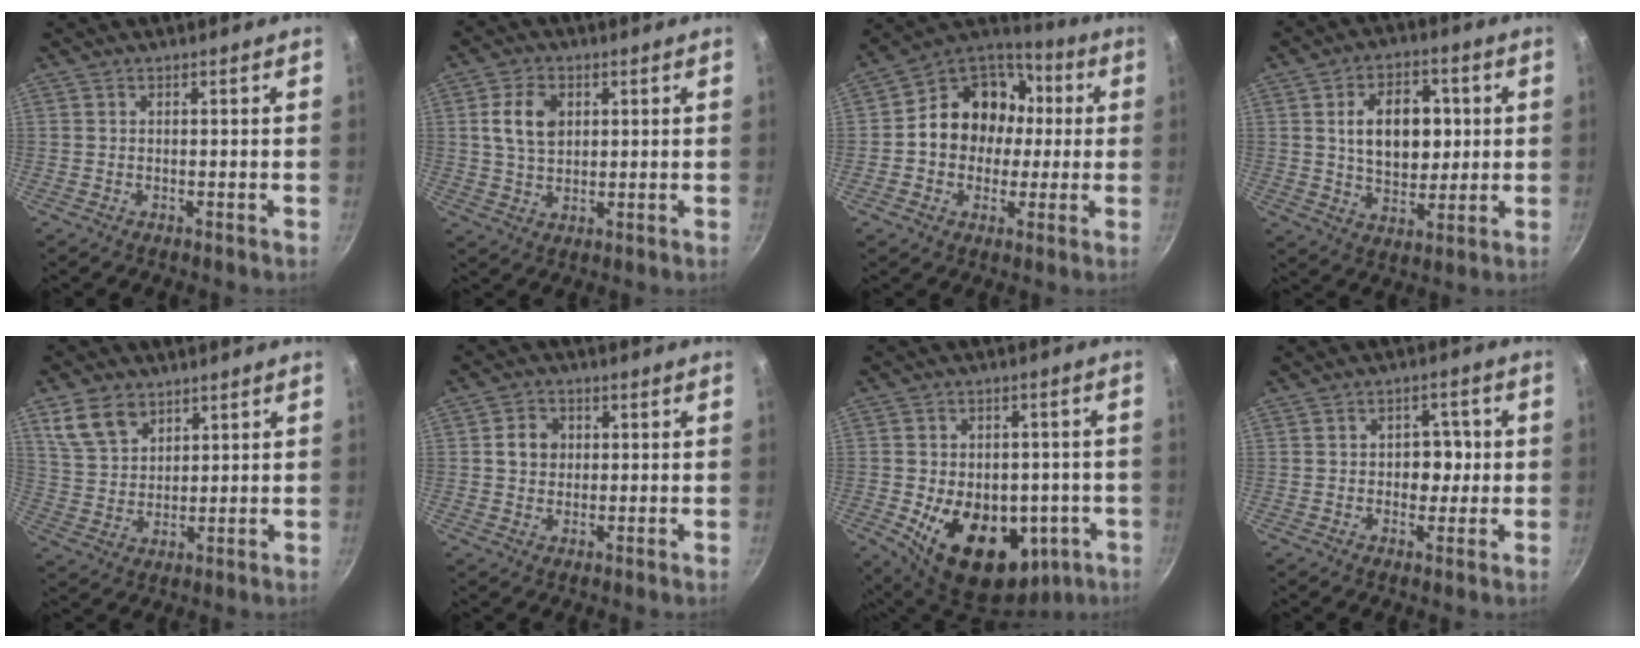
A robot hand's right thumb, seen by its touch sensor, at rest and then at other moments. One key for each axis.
{"total": 7.7, "fx": 2.0, "fy": 5.2, "fz": 5.2, "tx": -0.086, "ty": -0.001, "tz": 0.035}
{"total": 17.2, "fx": 0.9, "fy": 14.4, "fz": 9.4, "tx": -0.110, "ty": 0.042, "tz": 0.003}
{"total": 13.6, "fx": 2.3, "fy": 9.1, "fz": 9.9, "tx": -0.115, "ty": -0.002, "tz": 0.038}
{"total": 8.5, "fx": 4.9, "fy": 5.5, "fz": 4.2, "tx": -0.060, "ty": -0.014, "tz": 0.104}
{"total": 4.9, "fx": 0.8, "fy": 4.2, "fz": 2.3, "tx": -0.017, "ty": 0.007, "tz": 0.008}
{"total": 20.1, "fx": -5.5, "fy": 13.7, "fz": 13.6, "tx": -0.183, "ty": 0.009, "tz": -0.060}
{"total": 5.6, "fx": 0.0, "fy": 4.3, "fz": 3.6, "tx": -0.009, "ty": 0.007, "tz": -0.004}